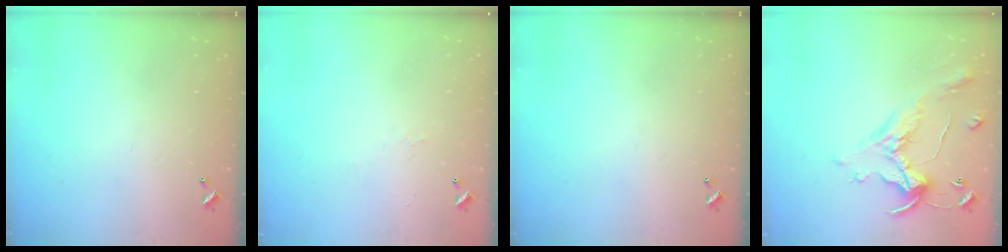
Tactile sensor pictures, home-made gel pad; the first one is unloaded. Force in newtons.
{"total": 3.2, "press": 3.2, "slide": 0.5}
{"total": 0.0}
{"total": 1.8, "press": 1.5, "slide": 1.1}